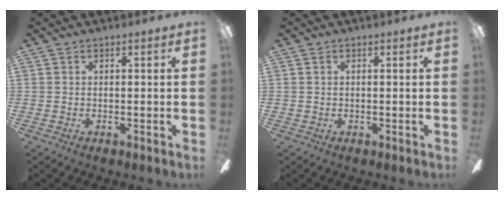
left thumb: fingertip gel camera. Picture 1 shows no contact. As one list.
[{"total": 0.7, "force": [0.1, 0.6, 0.2], "torque": [-0.004, 0.006, 0.001]}]